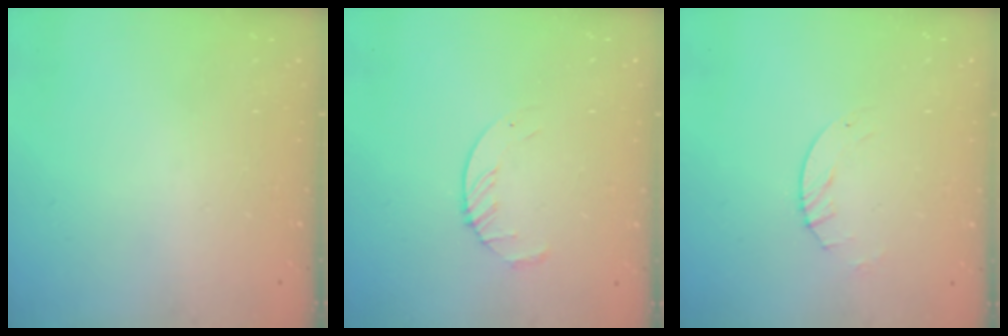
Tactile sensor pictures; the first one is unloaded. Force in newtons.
{"total": 3.8, "press": 3.8, "slide": 0.4}
{"total": 2.6, "press": 2.6, "slide": 0.3}